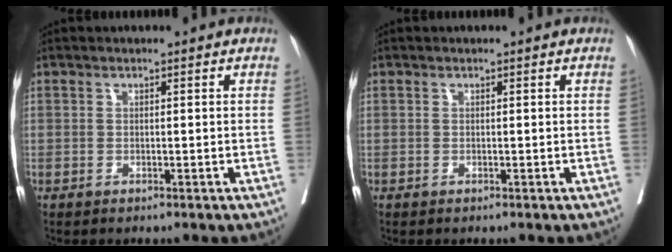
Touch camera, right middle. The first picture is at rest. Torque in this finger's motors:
{"motor_torque": [0.00, 0.00, 0.00, 0.00]}